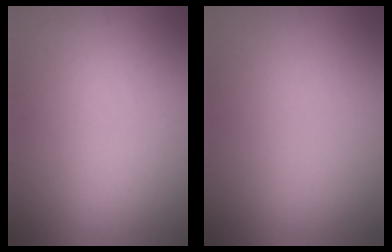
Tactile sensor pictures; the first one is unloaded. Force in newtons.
{"total": 0.0}